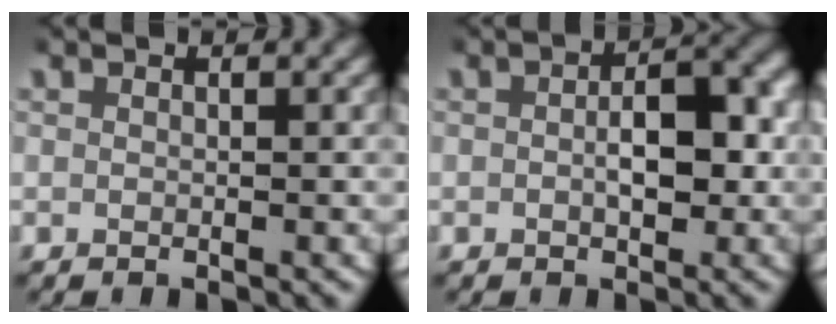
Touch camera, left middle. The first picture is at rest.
{"total": 4.1, "force": [-0.3, 2.2, 3.4], "torque": [-0.055, 0.001, -0.001]}